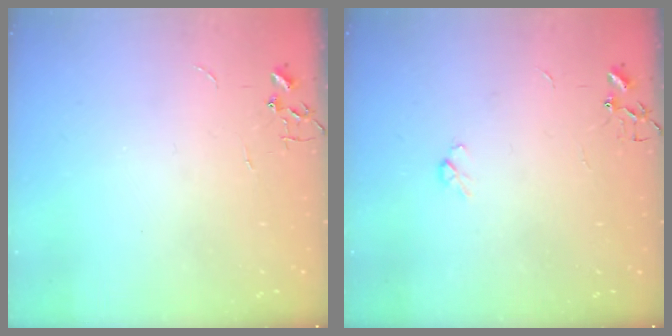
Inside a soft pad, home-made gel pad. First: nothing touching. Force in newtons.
{"total": 3.3, "press": 3.3, "slide": 0.6}